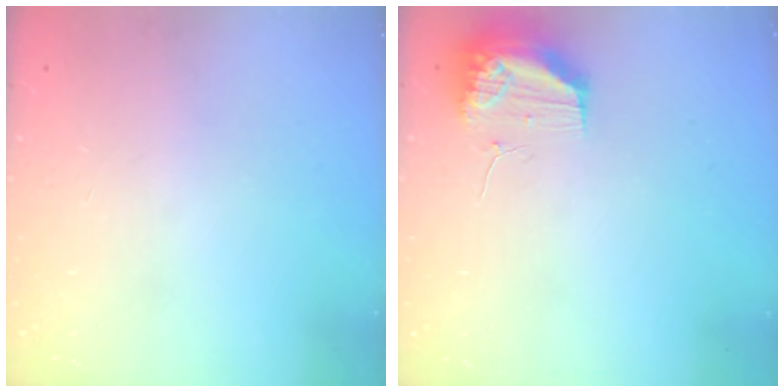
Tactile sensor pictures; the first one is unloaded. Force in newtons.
{"total": 10.6, "press": 10.5, "slide": 1.3}